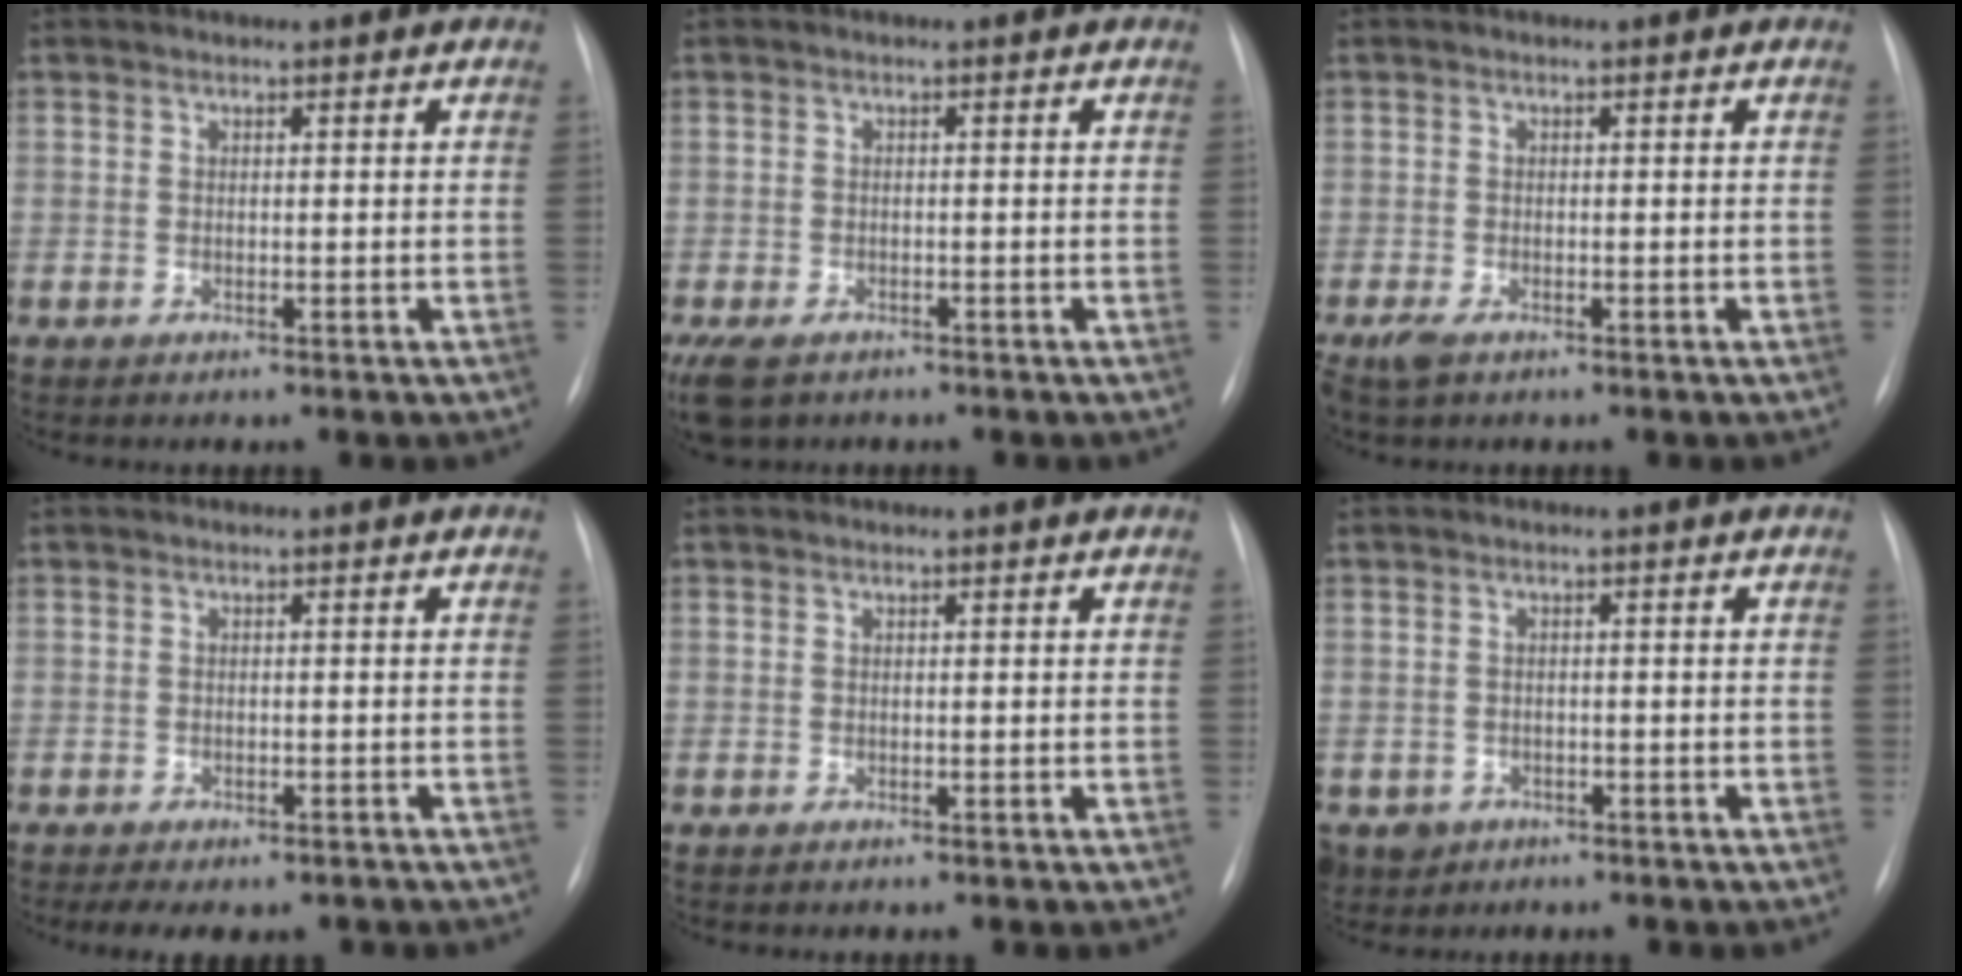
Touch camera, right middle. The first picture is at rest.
{"total": 6.2, "force": [-3.9, 3.7, 3.2], "torque": [-0.074, -0.010, -0.062]}
{"total": 3.0, "force": [-1.9, 1.3, 2.0], "torque": [-0.048, -0.009, -0.029]}
{"total": 7.0, "force": [-5.4, 3.0, 3.1], "torque": [-0.038, 0.005, -0.066]}
{"total": 0.0}
{"total": 4.8, "force": [-2.6, 3.9, 0.6], "torque": [-0.013, 0.004, -0.039]}